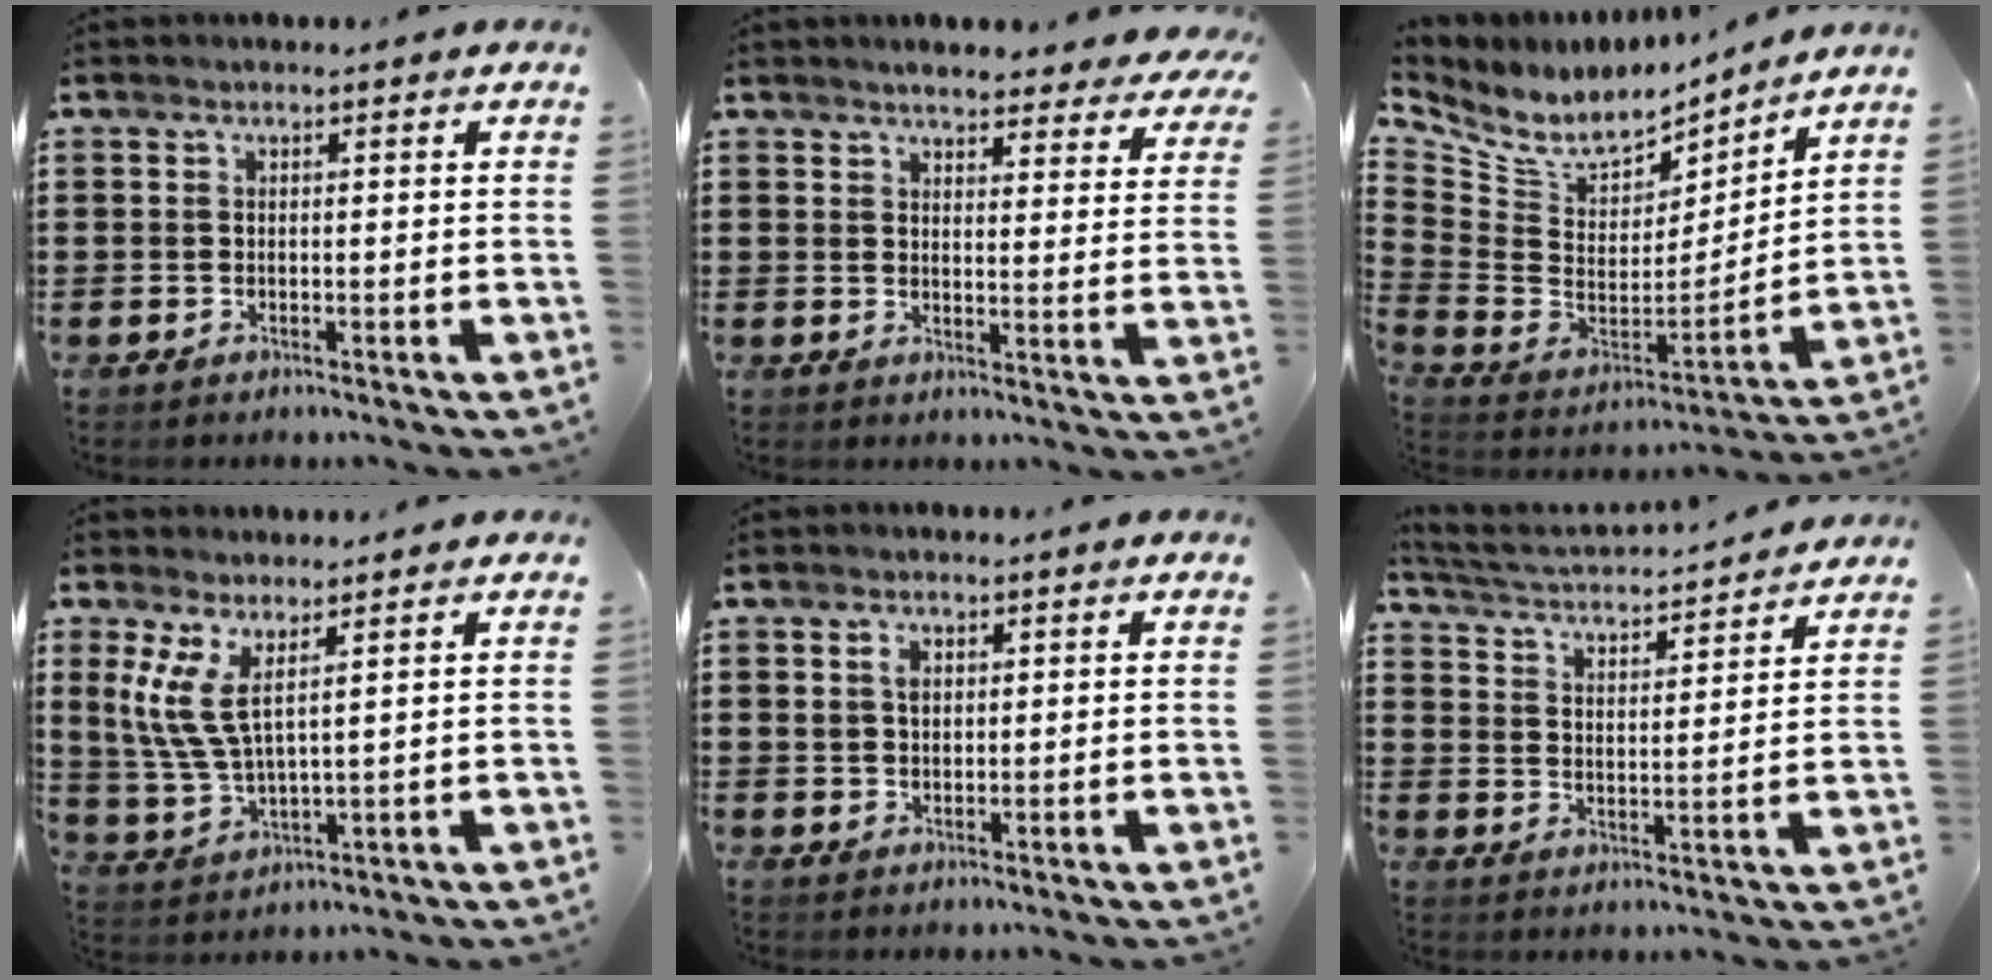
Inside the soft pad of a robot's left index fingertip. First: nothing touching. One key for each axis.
{"total": 4.1, "fx": 4.0, "fy": 0.3, "fz": 1.0, "tx": -0.027, "ty": -0.017, "tz": 0.071}
{"total": 6.7, "fx": 5.5, "fy": 3.2, "fz": 2.1, "tx": -0.079, "ty": -0.045, "tz": 0.098}
{"total": 6.9, "fx": 3.6, "fy": 2.2, "fz": 5.4, "tx": -0.139, "ty": -0.010, "tz": 0.060}
{"total": 2.0, "fx": 0.9, "fy": 1.4, "fz": 1.2, "tx": -0.028, "ty": 0.006, "tz": 0.016}
{"total": 3.1, "fx": 3.1, "fy": -0.1, "fz": 0.6, "tx": -0.033, "ty": -0.027, "tz": 0.045}